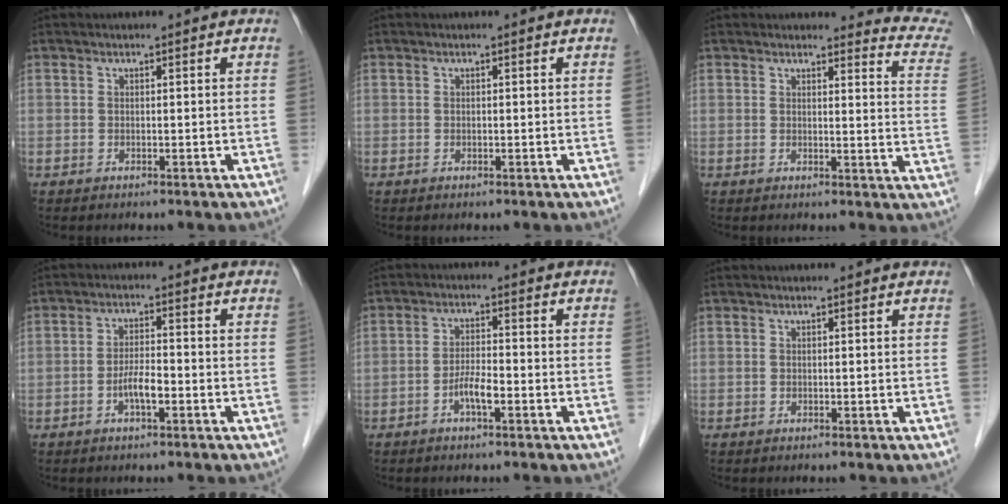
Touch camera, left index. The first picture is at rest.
{"total": 0.0}
{"total": 9.6, "force": [9.6, 0.0, 0.2], "torque": [0.016, -0.097, 0.071]}
{"total": 3.5, "force": [-1.5, 0.8, 3.1], "torque": [-0.060, 0.003, -0.029]}
{"total": 3.4, "force": [-1.7, 0.6, 2.9], "torque": [-0.055, 0.002, -0.033]}
{"total": 0.8, "force": [0.8, 0.1, 0.2], "torque": [-0.009, 0.006, 0.008]}